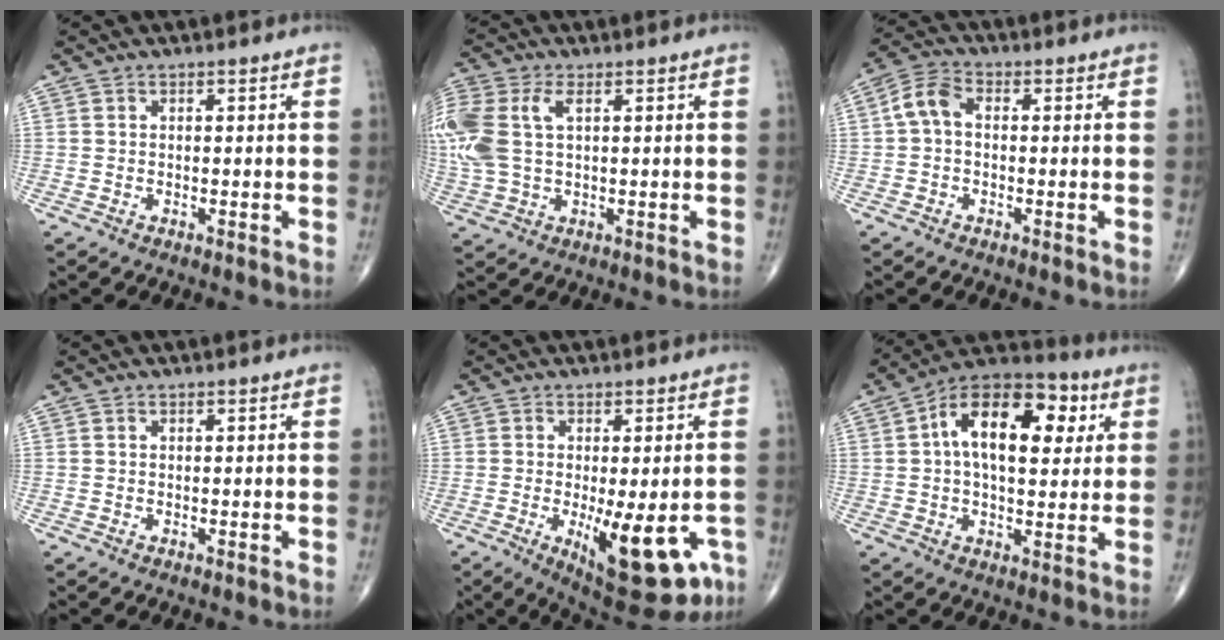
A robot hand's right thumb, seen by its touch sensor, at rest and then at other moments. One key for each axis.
{"total": 13.7, "fx": 3.1, "fy": 8.2, "fz": 10.5, "tx": -0.288, "ty": 0.014, "tz": 0.062}
{"total": 5.4, "fx": 0.1, "fy": 3.5, "fz": 4.1, "tx": -0.078, "ty": 0.019, "tz": -0.007}
{"total": 0.0}
{"total": 15.1, "fx": -4.8, "fy": 5.8, "fz": 13.2, "tx": -0.147, "ty": -0.014, "tz": -0.049}
{"total": 17.8, "fx": 4.5, "fy": 9.6, "fz": 14.3, "tx": -0.194, "ty": 0.016, "tz": 0.059}